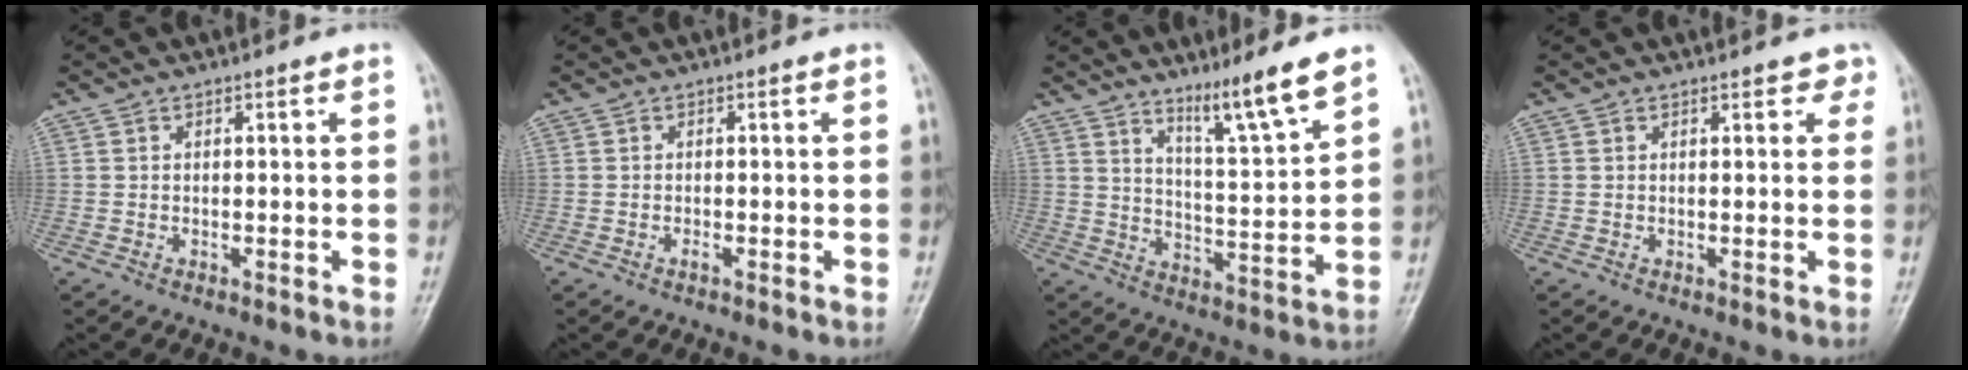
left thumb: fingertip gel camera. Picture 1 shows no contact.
{"total": 0.6, "force": [-0.3, 0.2, 0.4], "torque": [-0.010, 0.001, -0.007]}
{"total": 9.6, "force": [7.3, -0.1, 6.3], "torque": [-0.102, -0.063, 0.127]}
{"total": 2.2, "force": [1.6, 1.2, 1.0], "torque": [0.015, -0.003, 0.010]}